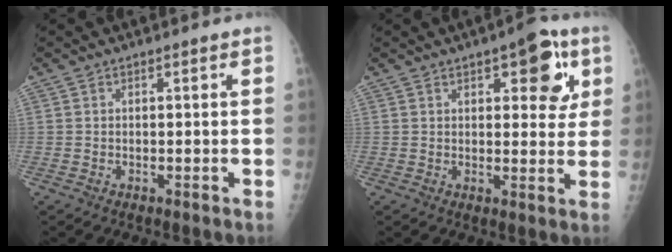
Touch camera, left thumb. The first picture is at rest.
{"total": 9.9, "force": [4.4, 4.4, 7.7], "torque": [-0.059, -0.010, 0.049]}